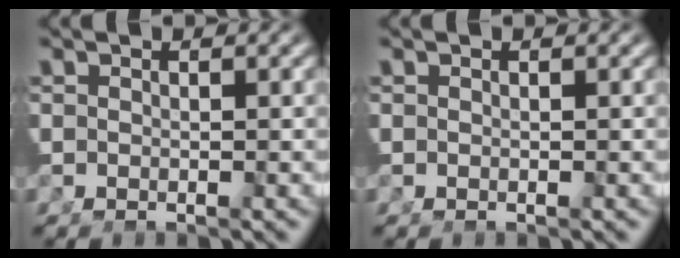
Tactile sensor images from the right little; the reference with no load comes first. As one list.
[{"total": 0.0}]